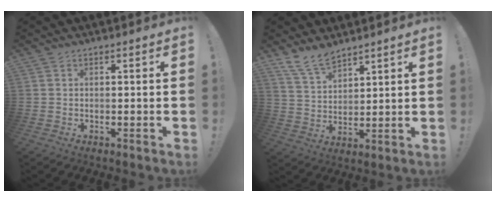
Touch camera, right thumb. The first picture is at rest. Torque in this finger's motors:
{"motor_torque": [-0.08, 0.26, 0.15, 0.07, 0.00]}